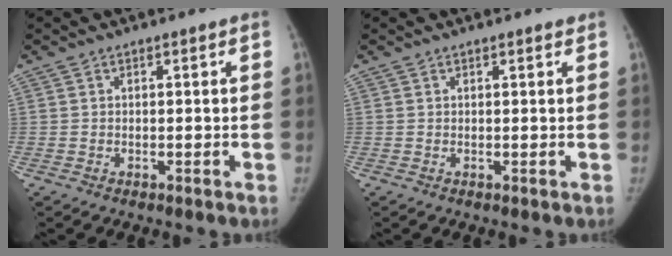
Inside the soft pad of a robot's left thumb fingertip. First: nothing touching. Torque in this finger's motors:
{"motor_torque": [0.17, 0.02, 0.48, -0.39, -0.02]}